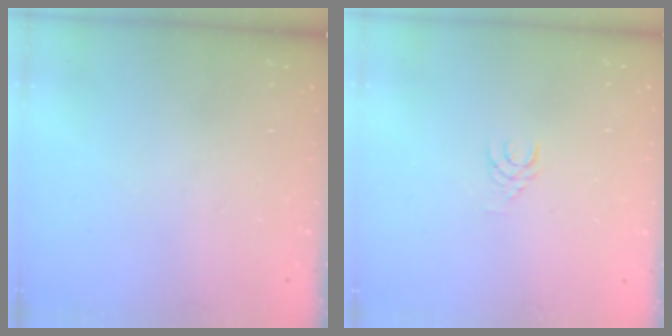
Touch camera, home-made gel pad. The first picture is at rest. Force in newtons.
{"total": 3.7, "press": 3.7, "slide": 0.4}